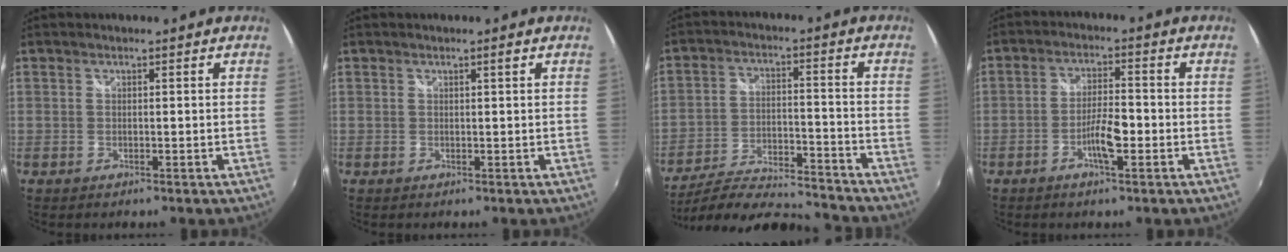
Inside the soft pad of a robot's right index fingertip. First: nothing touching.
{"total": 0.6, "force": [0.3, -0.2, 0.6], "torque": [-0.008, 0.001, 0.004]}
{"total": 17.4, "force": [-16.0, 2.7, 6.3], "torque": [-0.125, -0.020, -0.253]}
{"total": 5.6, "force": [-2.3, 1.4, 4.9], "torque": [-0.096, 0.002, -0.040]}